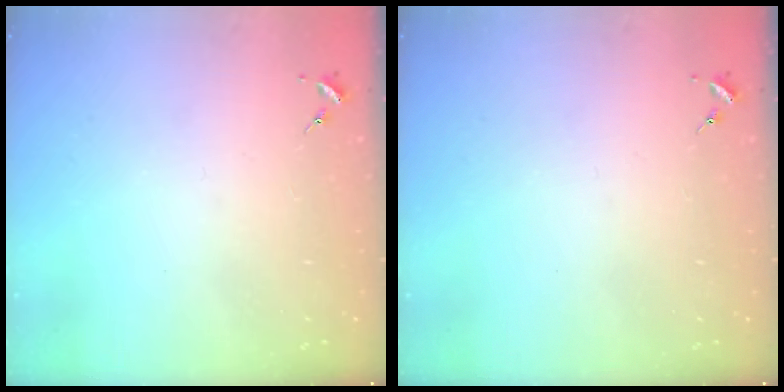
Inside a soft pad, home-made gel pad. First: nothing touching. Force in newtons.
{"total": 0.0}